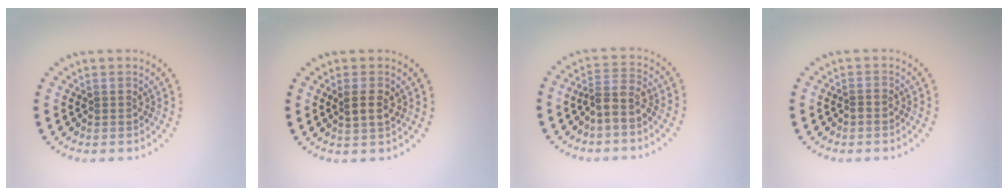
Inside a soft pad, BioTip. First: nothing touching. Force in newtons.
{"total": 2.1, "press": 2.1, "slide": 0.6}
{"total": 2.6, "press": 2.0, "slide": 1.6}
{"total": 0.5, "press": 0.2, "slide": 0.5}